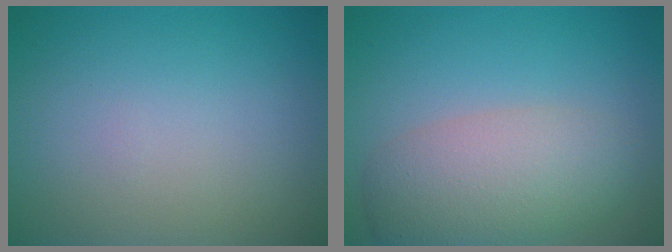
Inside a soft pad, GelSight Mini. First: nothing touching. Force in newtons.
{"total": 5.7, "press": 5.7, "slide": 0.2}